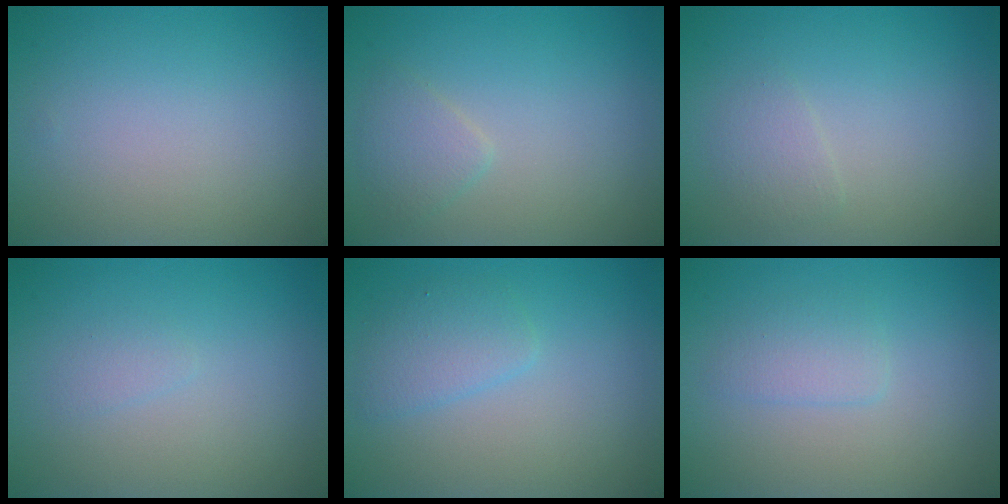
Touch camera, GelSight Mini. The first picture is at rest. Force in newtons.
{"total": 1.6, "press": 1.6, "slide": 0.1}
{"total": 1.3, "press": 1.2, "slide": 0.0}
{"total": 0.7, "press": 0.7, "slide": 0.0}
{"total": 2.2, "press": 2.2, "slide": 0.1}
{"total": 1.6, "press": 1.6, "slide": 0.0}